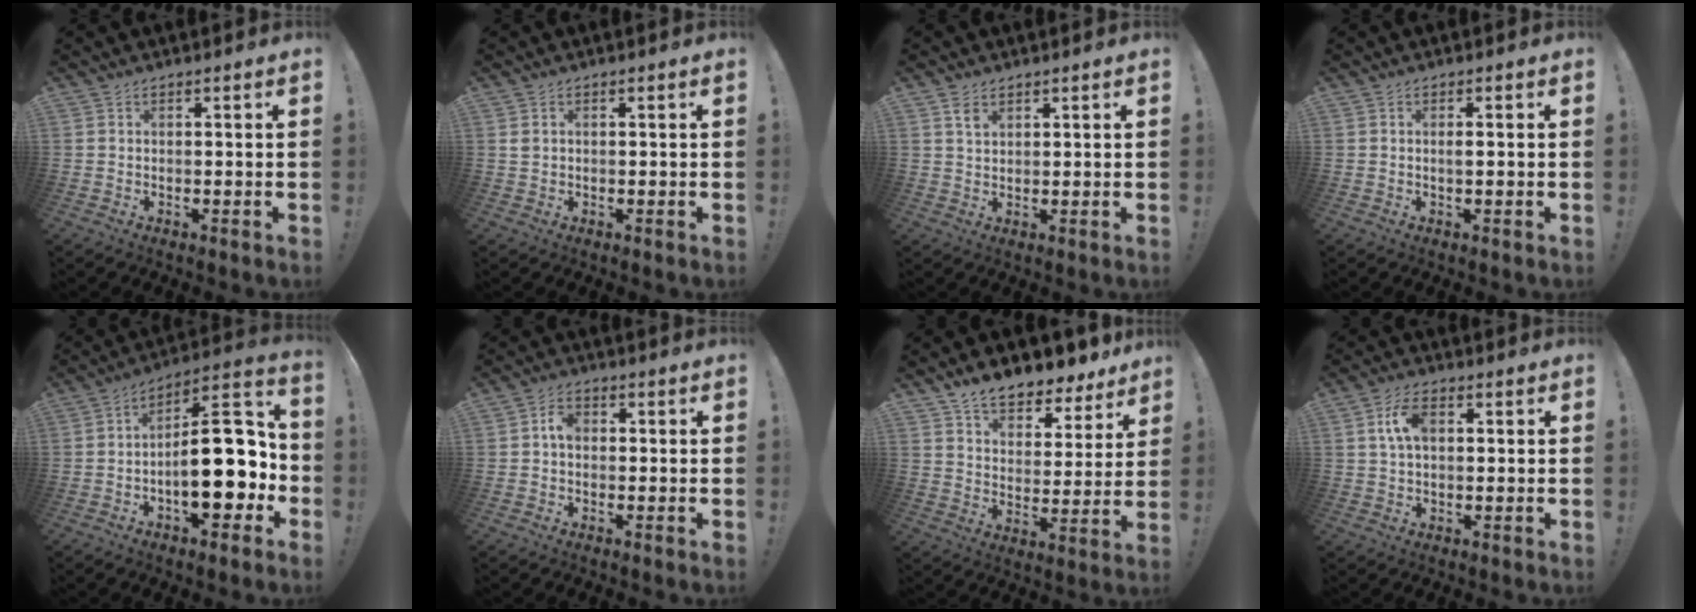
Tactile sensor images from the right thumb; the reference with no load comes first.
{"total": 1.4, "force": [0.6, 1.1, 0.6], "torque": [-0.015, 0.006, 0.012]}
{"total": 3.3, "force": [2.0, 1.9, 1.9], "torque": [-0.025, -0.008, 0.034]}
{"total": 1.2, "force": [-0.2, 0.2, 1.2], "torque": [-0.020, -0.001, -0.004]}
{"total": 21.6, "force": [-3.5, 9.9, 18.8], "torque": [-0.271, 0.027, -0.046]}
{"total": 3.5, "force": [-0.2, 2.4, 2.6], "torque": [-0.048, 0.011, -0.004]}
{"total": 10.1, "force": [8.7, 4.0, 3.4], "torque": [-0.064, -0.067, 0.157]}
{"total": 7.0, "force": [1.6, 3.9, 5.5], "torque": [-0.098, 0.007, 0.030]}